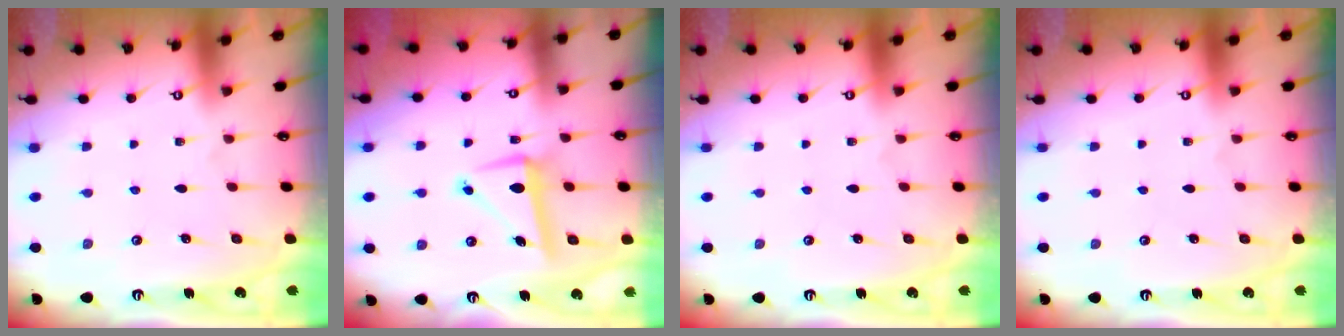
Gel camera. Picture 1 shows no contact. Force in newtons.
{"total": 9.7, "press": 9.5, "slide": 1.7}
{"total": 0.0}
{"total": 0.0}